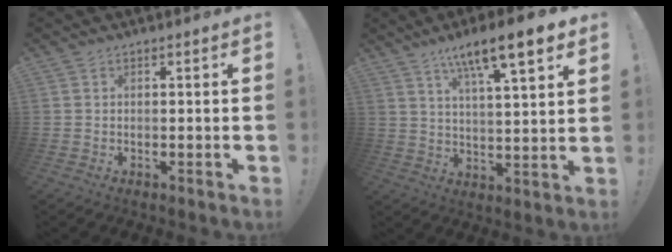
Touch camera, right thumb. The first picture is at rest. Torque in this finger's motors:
{"motor_torque": [0.12, 0.32, 0.69, 0.48, 0.04]}